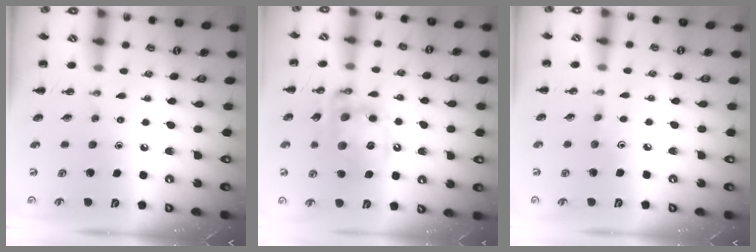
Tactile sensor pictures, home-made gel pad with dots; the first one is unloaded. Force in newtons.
{"total": 15.7, "press": 15.3, "slide": 3.4}
{"total": 3.1, "press": 2.9, "slide": 1.0}